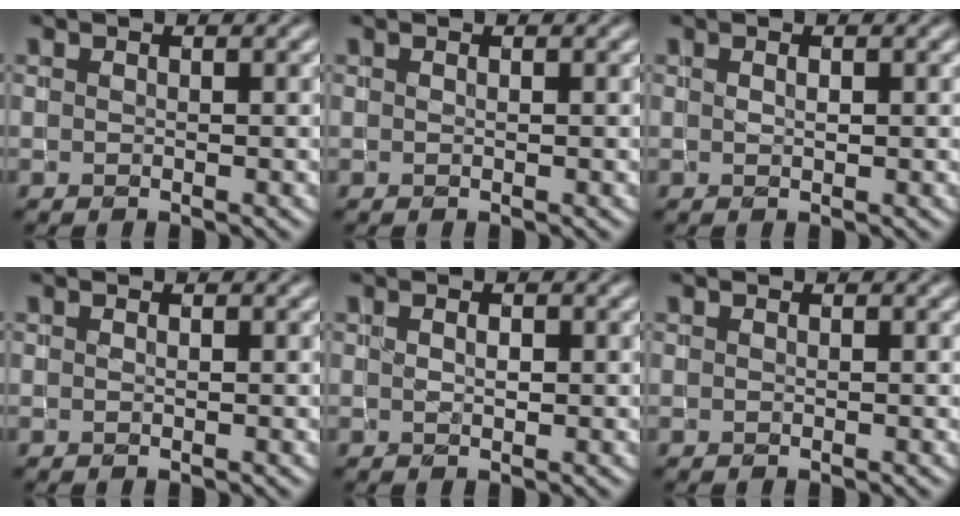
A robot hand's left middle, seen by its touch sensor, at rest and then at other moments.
{"total": 0.0}
{"total": 0.5, "force": [0.2, 0.2, 0.4], "torque": [-0.008, -0.003, 0.007]}
{"total": 0.0}
{"total": 0.9, "force": [0.1, 0.5, 0.7], "torque": [-0.011, -0.004, 0.009]}
{"total": 0.0}